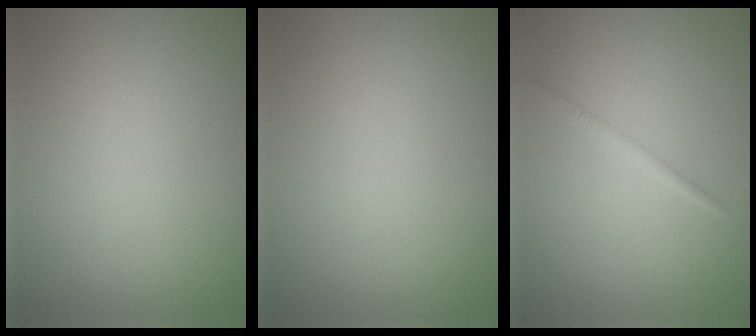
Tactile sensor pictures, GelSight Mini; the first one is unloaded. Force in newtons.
{"total": 0.0}
{"total": 1.0, "press": 1.0, "slide": 0.0}